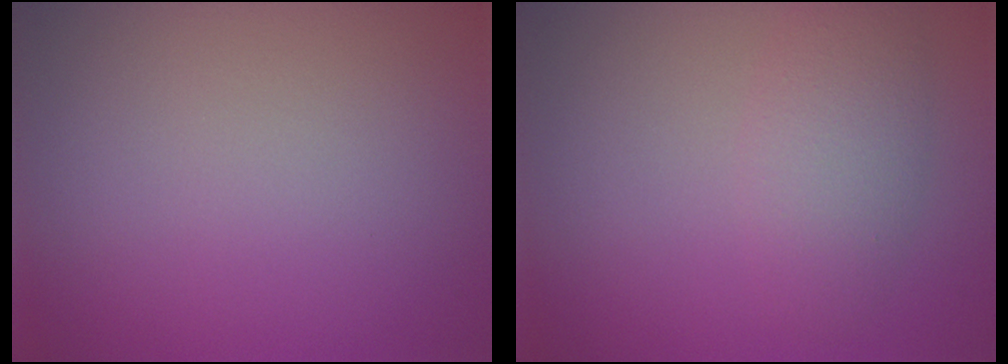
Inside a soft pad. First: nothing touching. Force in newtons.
{"total": 3.1, "press": 3.1, "slide": 0.1}